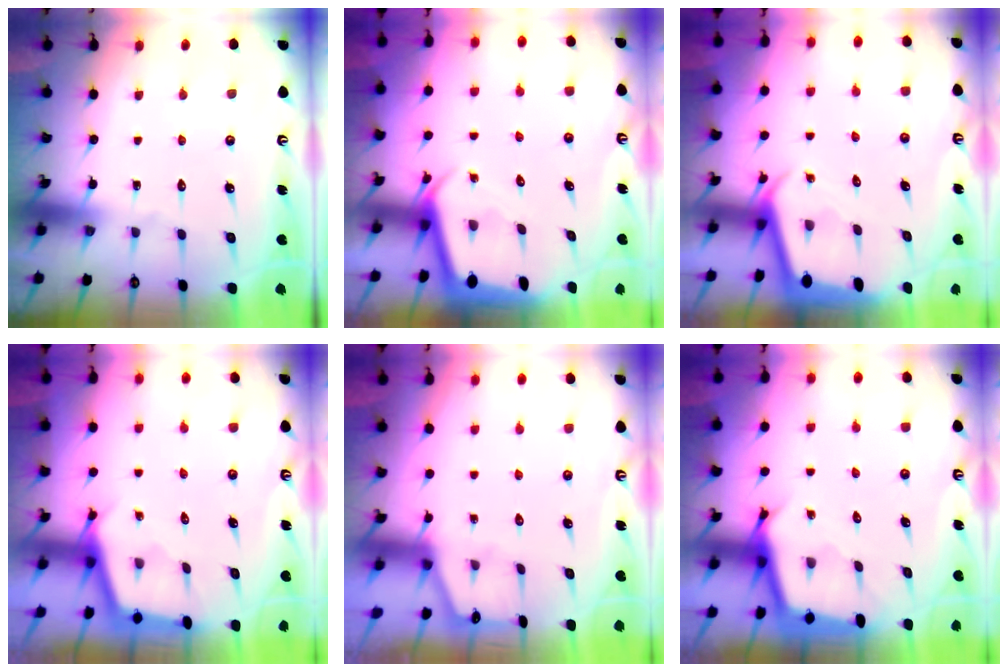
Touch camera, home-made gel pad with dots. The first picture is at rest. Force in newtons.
{"total": 2.3, "press": 2.3, "slide": 0.1}
{"total": 2.2, "press": 2.2, "slide": 0.1}
{"total": 2.1, "press": 2.1, "slide": 0.1}
{"total": 0.8, "press": 0.7, "slide": 0.2}
{"total": 2.7, "press": 2.7, "slide": 0.1}